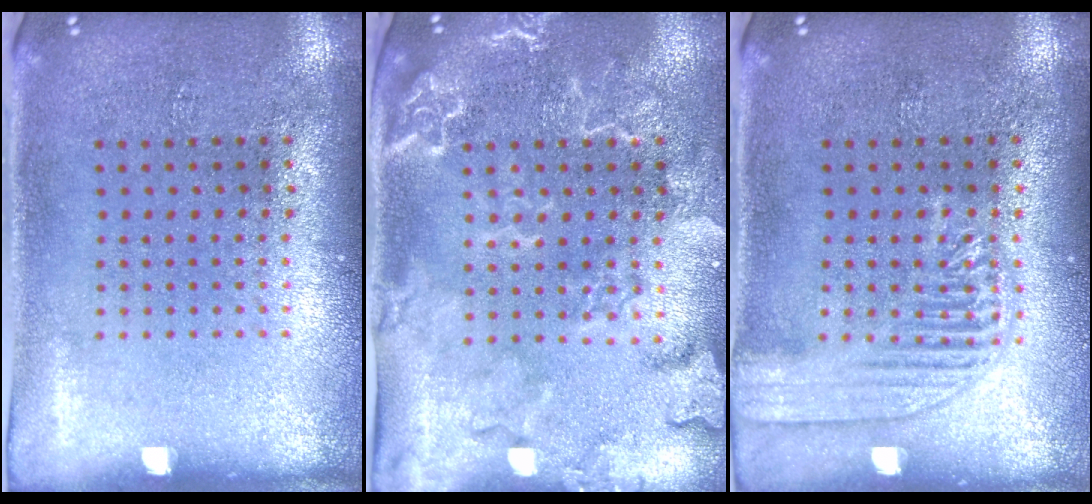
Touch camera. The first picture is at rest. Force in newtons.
{"total": 2.6, "press": 2.4, "slide": 0.9}
{"total": 2.5, "press": 2.5, "slide": 0.3}